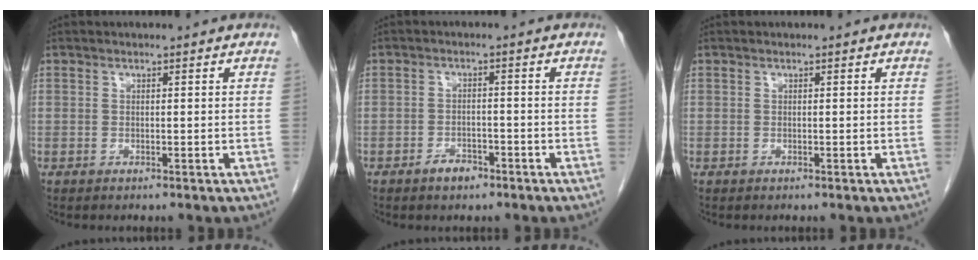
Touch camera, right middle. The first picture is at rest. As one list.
[{"total": 2.7, "force": [-2.0, 1.4, 1.3], "torque": [-0.021, 0.004, -0.028]}, {"total": 0.0}]